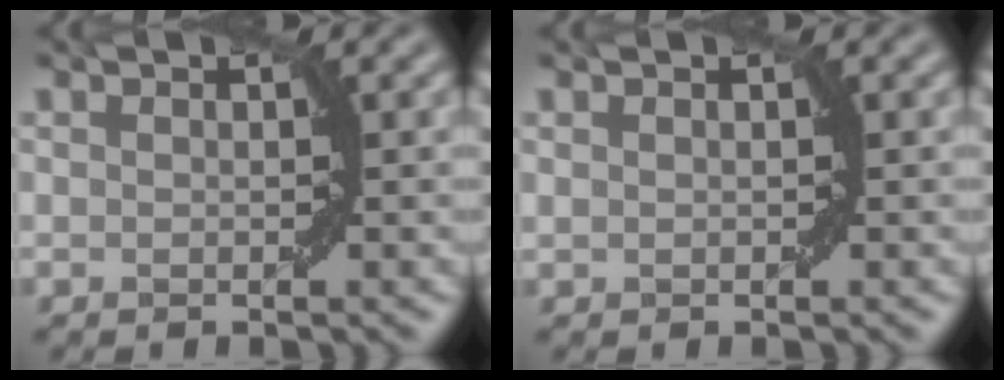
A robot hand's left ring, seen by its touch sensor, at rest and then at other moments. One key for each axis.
{"total": 0.0}